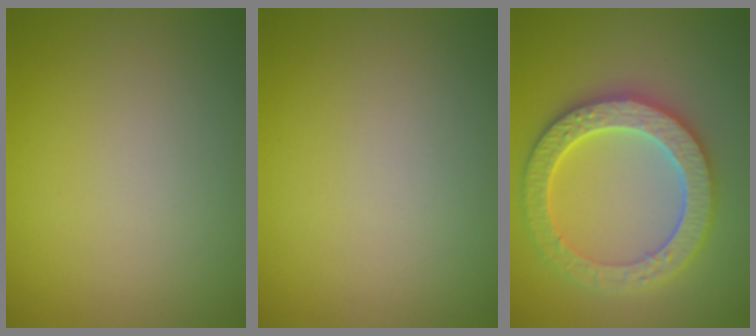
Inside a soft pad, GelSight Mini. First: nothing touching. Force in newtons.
{"total": 0.0}
{"total": 6.4, "press": 6.3, "slide": 1.3}